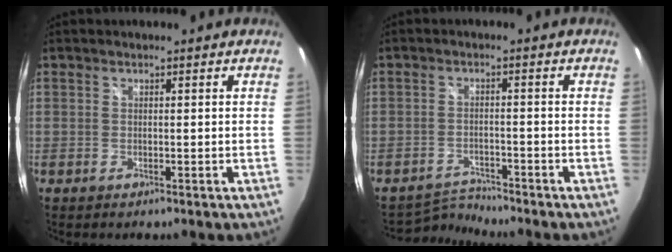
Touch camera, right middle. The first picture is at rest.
{"total": 3.7, "force": [-3.6, -0.1, -0.8], "torque": [0.002, 0.009, -0.066]}